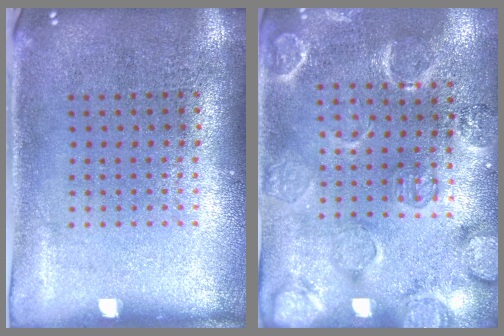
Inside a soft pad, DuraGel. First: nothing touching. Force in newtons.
{"total": 2.5, "press": 2.2, "slide": 1.1}